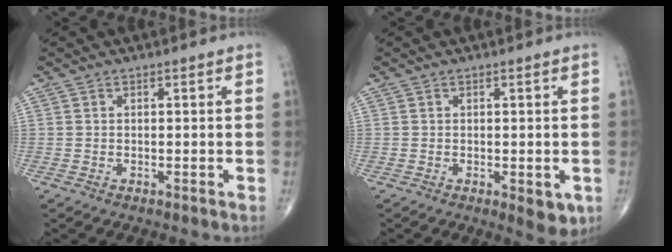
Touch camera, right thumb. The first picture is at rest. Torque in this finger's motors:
{"motor_torque": [0.57, 0.82, 0.33, -0.40, 0.00]}